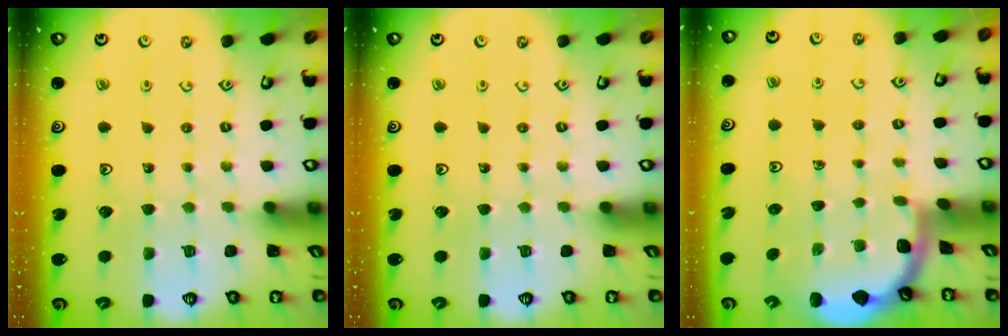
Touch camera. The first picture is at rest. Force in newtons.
{"total": 0.0}
{"total": 1.7, "press": 1.7, "slide": 0.1}